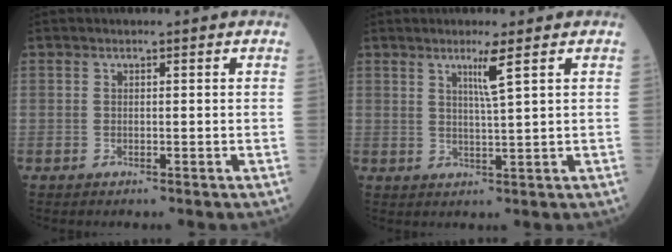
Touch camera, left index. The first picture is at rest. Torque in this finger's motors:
{"motor_torque": [0.47, -0.14, 0.16, 0.05]}